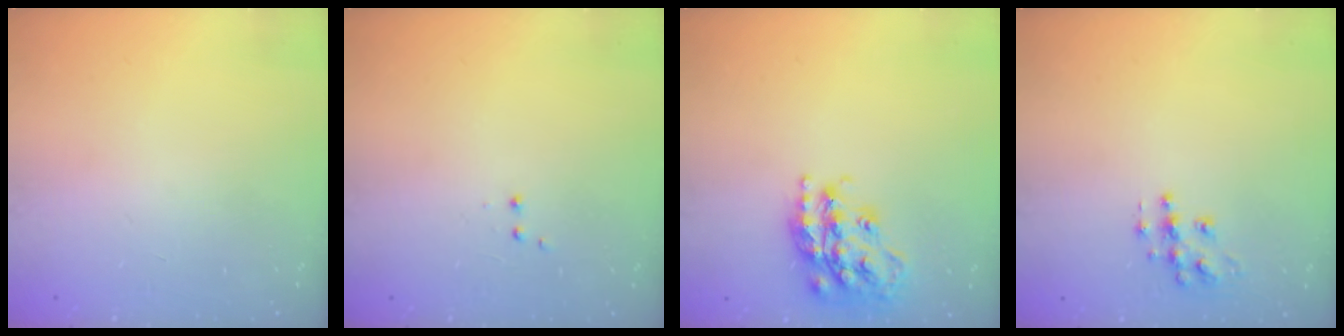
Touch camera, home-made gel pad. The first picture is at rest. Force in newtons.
{"total": 1.9, "press": 1.8, "slide": 0.5}
{"total": 20.0, "press": 19.9, "slide": 1.3}
{"total": 8.7, "press": 8.7, "slide": 0.5}